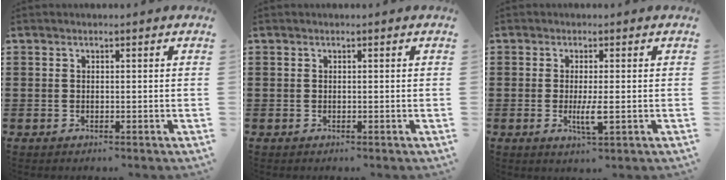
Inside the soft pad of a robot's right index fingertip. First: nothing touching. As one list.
[{"total": 0.0}, {"total": 3.6, "force": [-0.6, 0.4, 3.5], "torque": [-0.069, -0.006, -0.014]}]